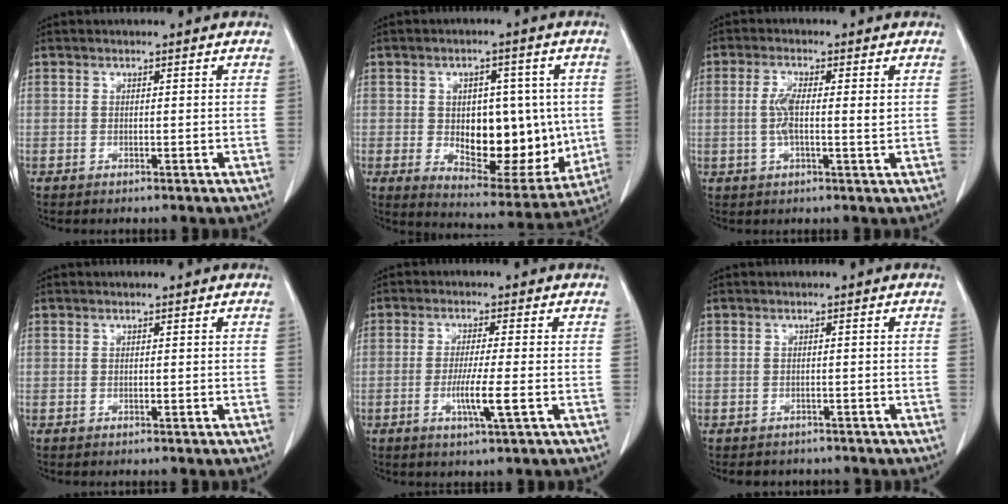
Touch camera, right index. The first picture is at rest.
{"total": 16.2, "force": [-0.5, 8.7, 13.7], "torque": [-0.192, 0.003, 0.020]}
{"total": 5.1, "force": [0.6, 1.2, 4.9], "torque": [-0.099, 0.007, 0.010]}
{"total": 0.0}
{"total": 5.3, "force": [-1.4, -0.4, 5.1], "torque": [-0.097, -0.011, -0.024]}
{"total": 3.6, "force": [-3.0, 1.8, 0.6], "torque": [-0.011, 0.003, -0.036]}